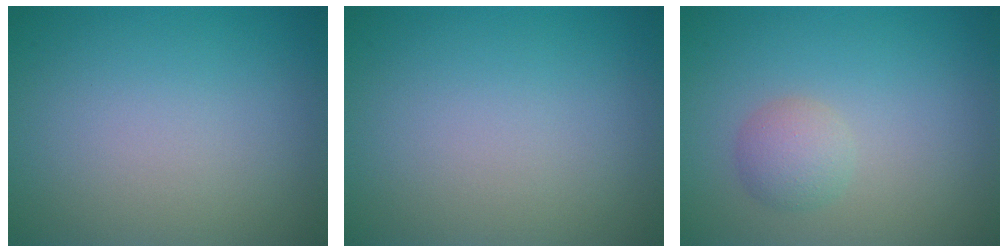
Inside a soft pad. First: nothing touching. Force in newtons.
{"total": 0.0}
{"total": 2.0, "press": 2.0, "slide": 0.0}